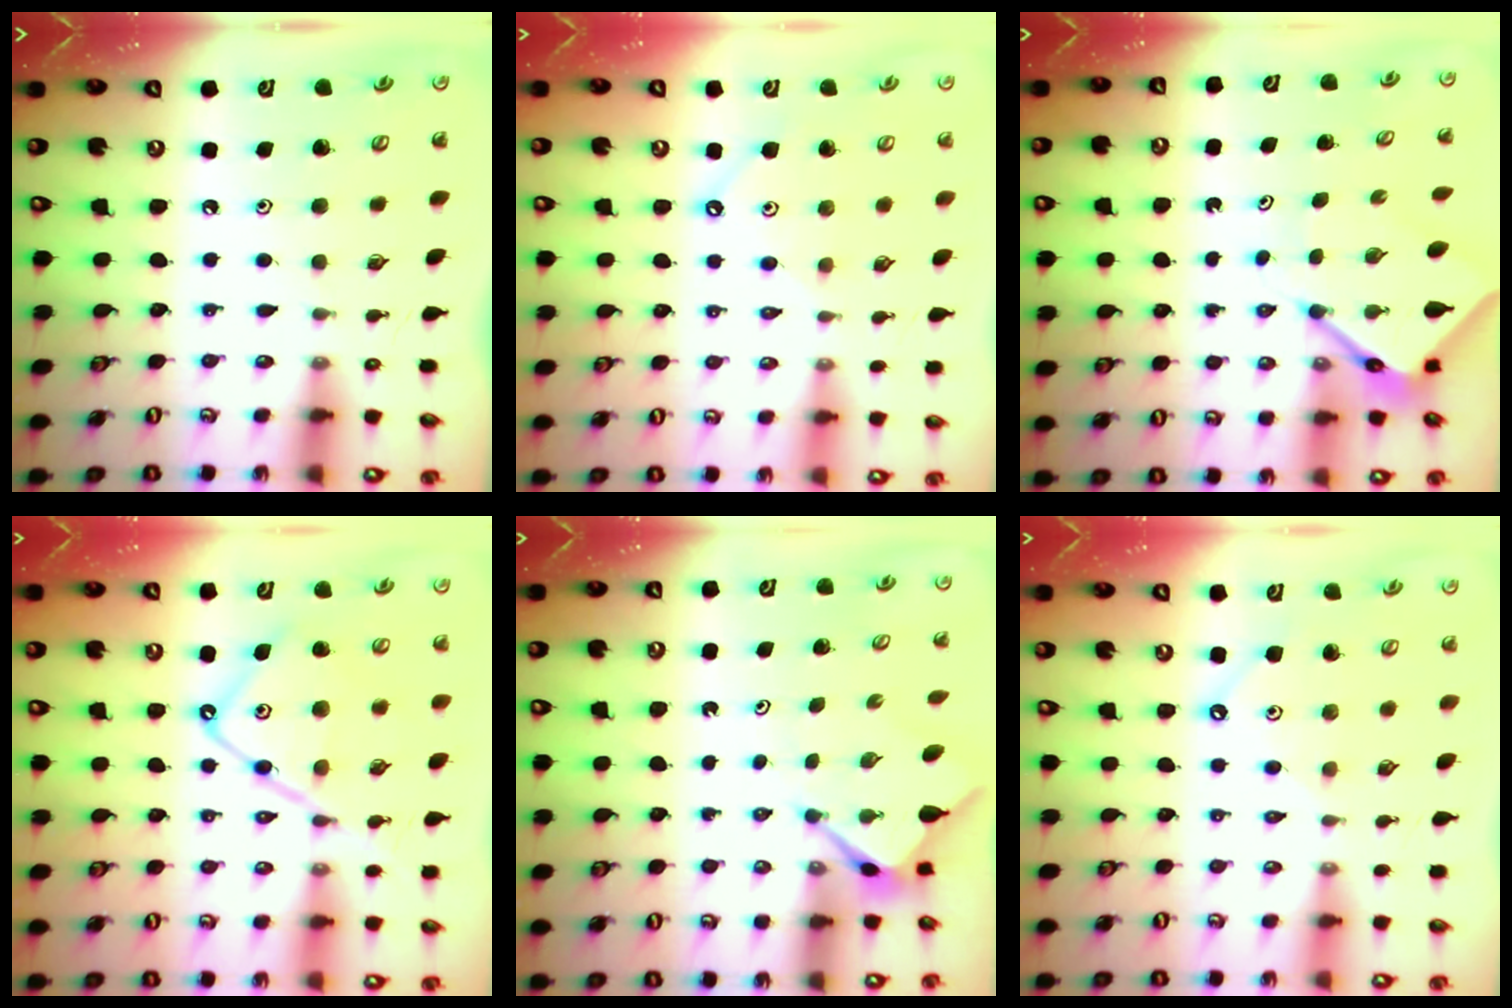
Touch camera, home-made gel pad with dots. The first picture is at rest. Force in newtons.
{"total": 2.3, "press": 2.3, "slide": 0.4}
{"total": 6.8, "press": 6.8, "slide": 0.6}
{"total": 13.5, "press": 13.5, "slide": 1.3}
{"total": 2.9, "press": 2.9, "slide": 0.2}
{"total": 2.3, "press": 2.3, "slide": 0.4}